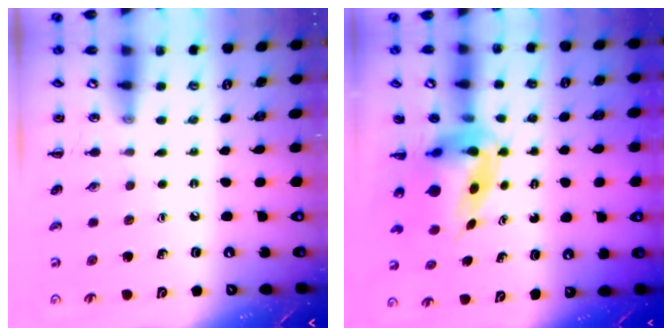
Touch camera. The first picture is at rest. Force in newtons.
{"total": 6.4, "press": 6.1, "slide": 1.9}